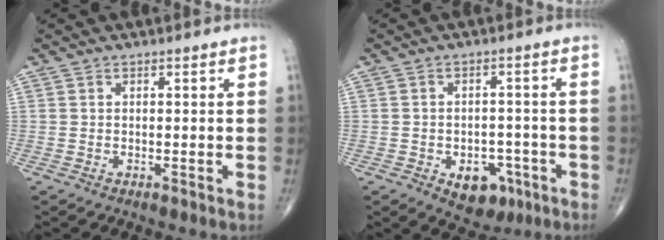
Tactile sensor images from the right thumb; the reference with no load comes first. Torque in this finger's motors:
{"motor_torque": [1.83, 1.00, 0.24, -0.72, 0.01]}